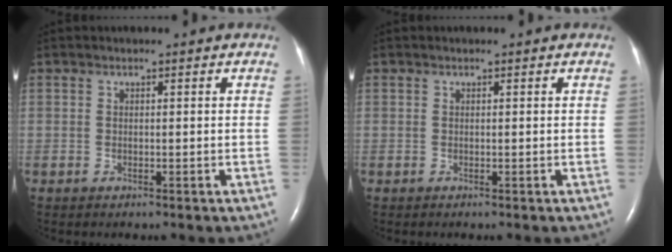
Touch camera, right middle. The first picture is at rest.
{"total": 0.0}